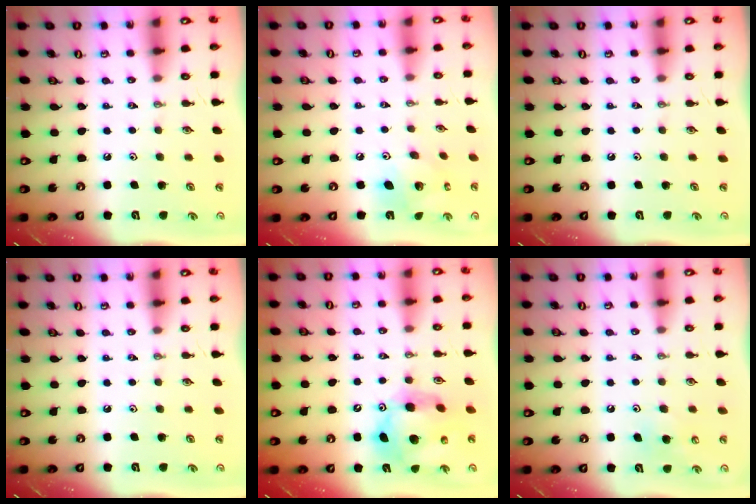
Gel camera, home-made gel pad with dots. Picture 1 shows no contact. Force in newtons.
{"total": 10.1, "press": 10.1, "slide": 0.5}
{"total": 0.0}
{"total": 0.0}
{"total": 13.5, "press": 13.4, "slide": 1.5}
{"total": 8.0, "press": 7.9, "slide": 0.9}